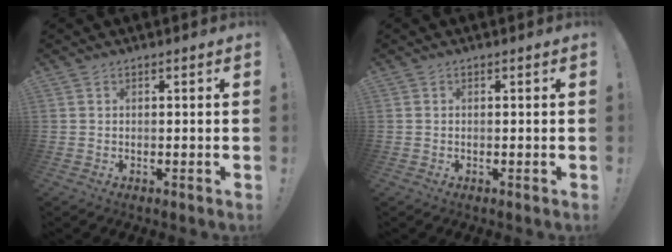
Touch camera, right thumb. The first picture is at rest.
{"total": 0.0}